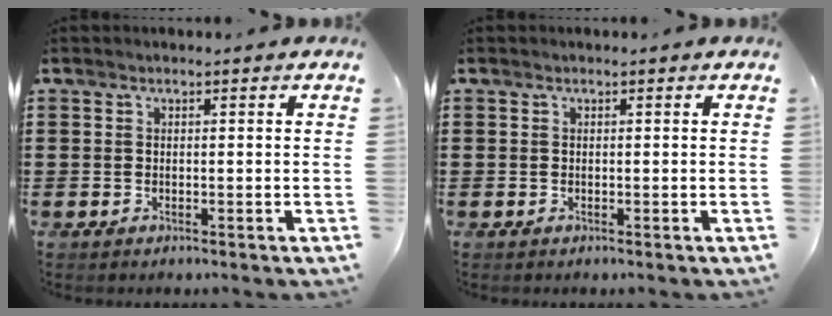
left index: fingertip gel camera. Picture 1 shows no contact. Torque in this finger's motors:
{"motor_torque": [-0.01, 0.00, 0.00, 0.00]}